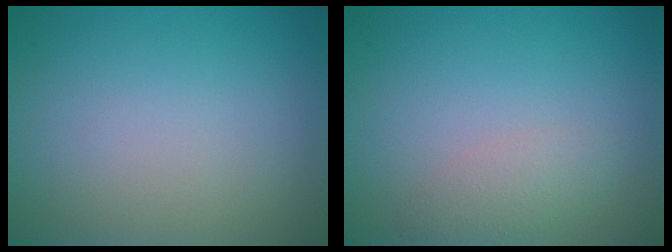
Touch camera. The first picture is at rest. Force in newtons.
{"total": 2.0, "press": 2.0, "slide": 0.0}